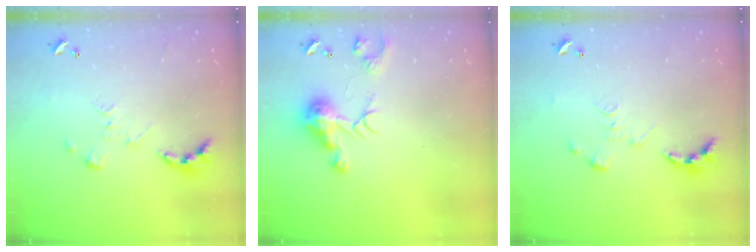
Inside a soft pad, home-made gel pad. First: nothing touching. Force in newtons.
{"total": 9.2, "press": 9.2, "slide": 0.5}
{"total": 0.0}